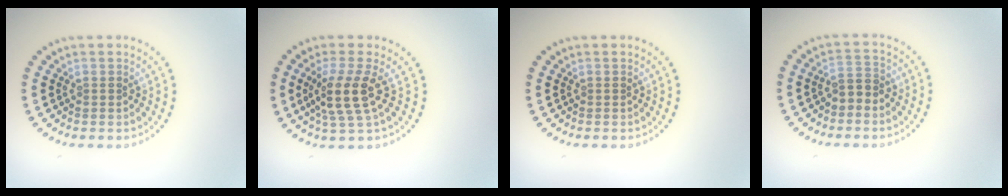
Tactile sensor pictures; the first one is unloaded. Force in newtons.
{"total": 3.8, "press": 2.9, "slide": 2.5}
{"total": 0.0}
{"total": 2.0, "press": 1.8, "slide": 1.0}